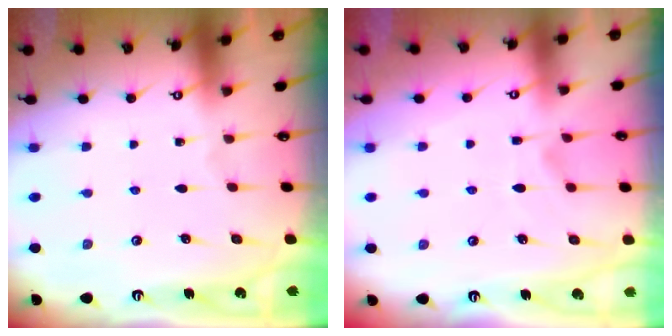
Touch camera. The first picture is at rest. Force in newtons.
{"total": 1.3, "press": 0.1, "slide": 1.3}